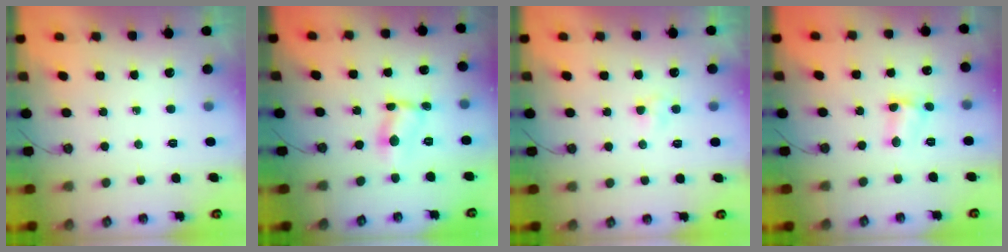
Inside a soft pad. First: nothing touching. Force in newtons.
{"total": 2.9, "press": 2.9, "slide": 0.2}
{"total": 3.0, "press": 2.9, "slide": 0.4}
{"total": 3.2, "press": 3.2, "slide": 0.4}